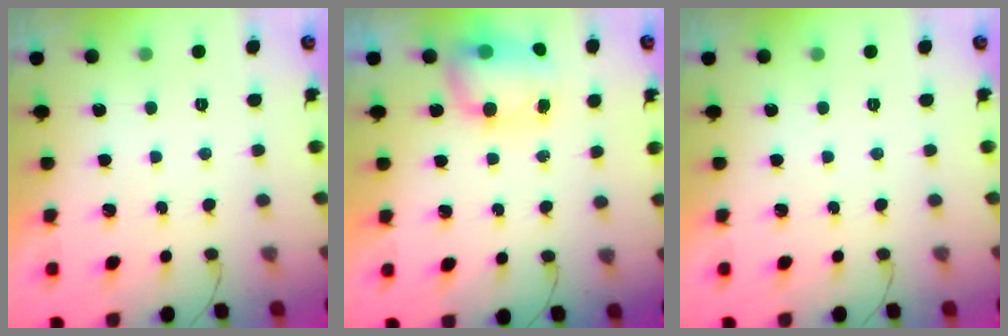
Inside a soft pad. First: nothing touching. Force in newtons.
{"total": 7.9, "press": 7.7, "slide": 1.9}
{"total": 0.0}